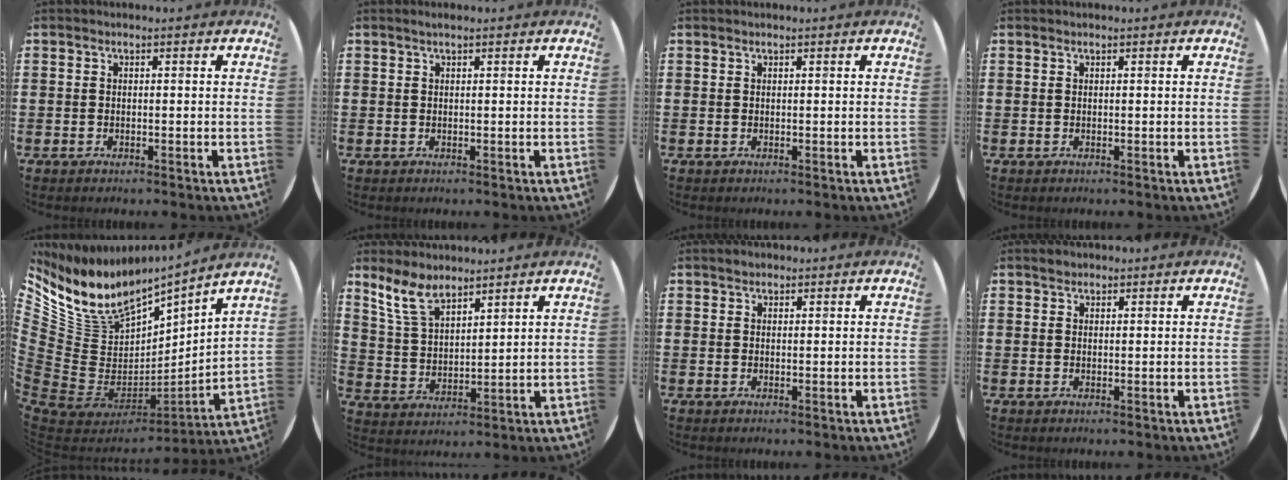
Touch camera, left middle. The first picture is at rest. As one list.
[{"total": 0.6, "force": [0.4, 0.0, 0.5], "torque": [-0.009, 0.002, 0.007]}, {"total": 0.0}, {"total": 0.0}, {"total": 9.5, "force": [6.3, 6.3, 3.2], "torque": [-0.114, -0.056, 0.120]}, {"total": 6.5, "force": [5.5, 2.3, 2.6], "torque": [-0.069, -0.017, 0.102]}, {"total": 0.8, "force": [0.7, 0.4, 0.0], "torque": [0.006, -0.001, 0.013]}, {"total": 0.9, "force": [0.8, 0.4, 0.0], "torque": [0.007, -0.001, 0.015]}]